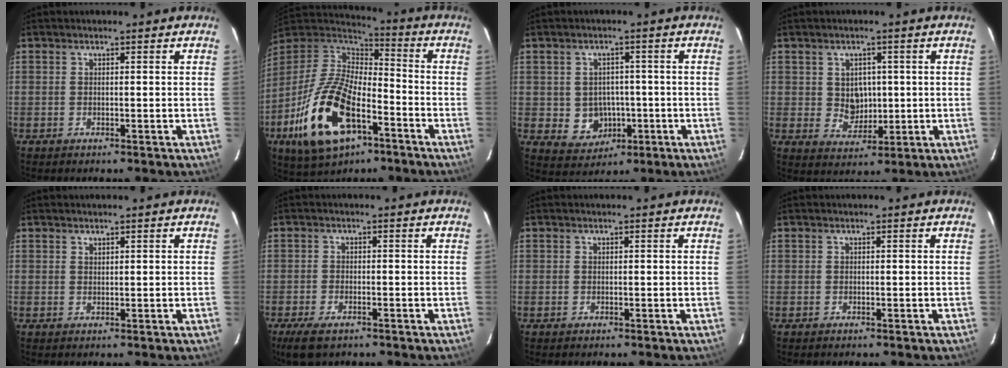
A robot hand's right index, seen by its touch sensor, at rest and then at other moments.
{"total": 22.6, "force": [-9.9, 11.3, 16.9], "torque": [-0.366, -0.029, -0.174]}
{"total": 6.6, "force": [-1.2, 6.3, 1.7], "torque": [-0.047, 0.014, 0.004]}
{"total": 5.2, "force": [0.6, 4.6, 2.2], "torque": [-0.038, 0.007, 0.018]}
{"total": 0.7, "force": [0.6, 0.2, 0.1], "torque": [-0.002, 0.001, 0.013]}
{"total": 5.2, "force": [-3.5, 2.2, 3.2], "torque": [-0.080, -0.016, -0.063]}
{"total": 0.0}
{"total": 0.0}